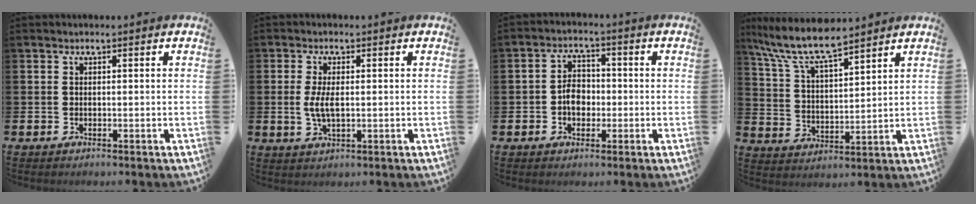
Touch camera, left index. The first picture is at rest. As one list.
[{"total": 3.6, "force": [0.3, 1.5, 3.3], "torque": [-0.065, -0.001, 0.000]}, {"total": 3.9, "force": [-0.8, 2.8, 2.6], "torque": [-0.035, 0.002, -0.020]}, {"total": 8.8, "force": [7.8, 1.4, 3.8], "torque": [-0.099, -0.036, 0.138]}]